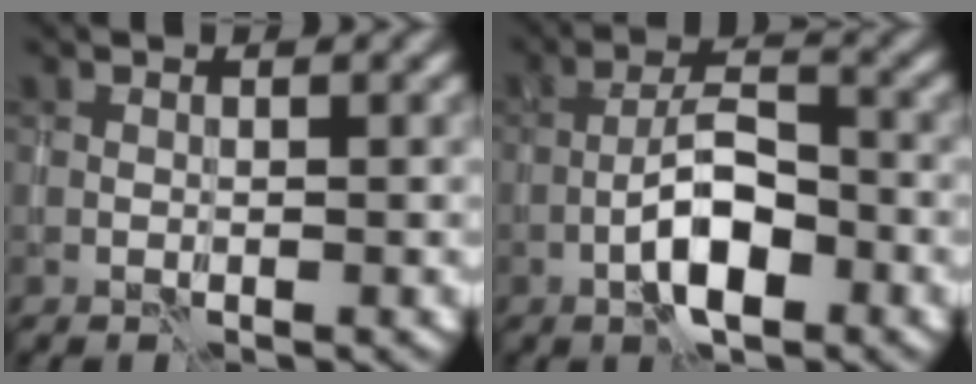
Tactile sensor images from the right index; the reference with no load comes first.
{"total": 5.2, "force": [-2.4, 1.8, 4.3], "torque": [-0.074, 0.010, -0.047]}